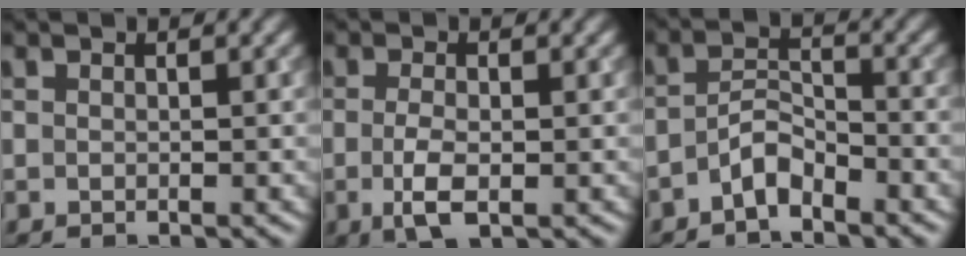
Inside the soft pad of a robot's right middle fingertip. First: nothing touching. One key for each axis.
{"total": 3.1, "fx": -0.7, "fy": 1.2, "fz": 2.8, "tx": -0.063, "ty": -0.010, "tz": -0.014}
{"total": 2.7, "fx": -2.0, "fy": 1.0, "fz": 1.5, "tx": -0.030, "ty": 0.011, "tz": -0.043}